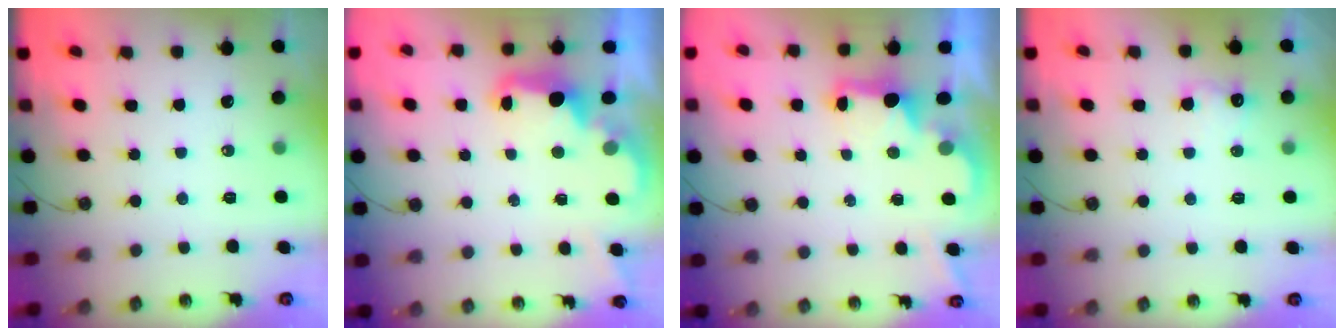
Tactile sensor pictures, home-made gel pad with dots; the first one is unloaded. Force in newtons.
{"total": 2.8, "press": 2.7, "slide": 0.9}
{"total": 2.1, "press": 2.0, "slide": 0.7}
{"total": 6.6, "press": 6.5, "slide": 1.1}